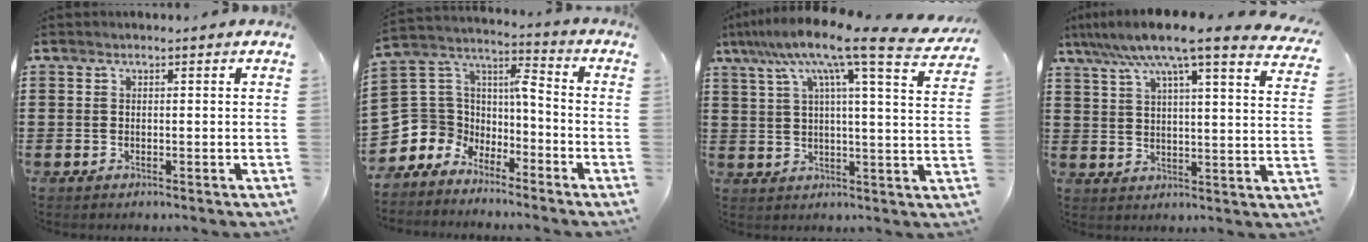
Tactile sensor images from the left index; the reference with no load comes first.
{"total": 6.0, "force": [-3.6, 4.8, 0.6], "torque": [-0.069, -0.024, -0.080]}
{"total": 11.5, "force": [8.4, 0.0, 7.8], "torque": [-0.167, -0.040, 0.130]}
{"total": 9.5, "force": [7.6, 0.1, 5.7], "torque": [-0.138, -0.028, 0.127]}